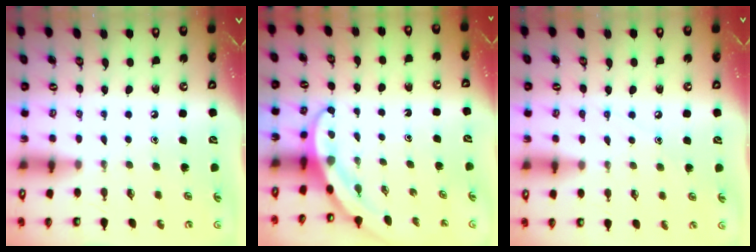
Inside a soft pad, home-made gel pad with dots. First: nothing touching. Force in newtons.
{"total": 3.8, "press": 3.8, "slide": 0.3}
{"total": 5.8, "press": 5.8, "slide": 0.8}